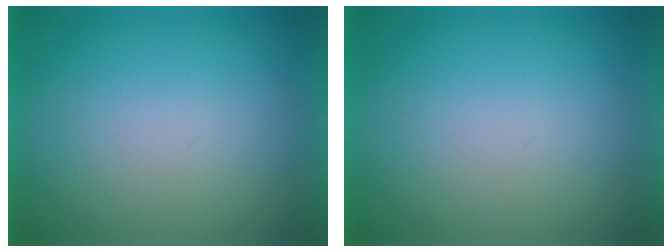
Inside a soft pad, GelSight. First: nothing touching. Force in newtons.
{"total": 0.0}